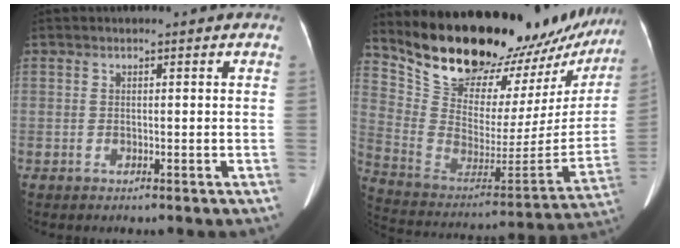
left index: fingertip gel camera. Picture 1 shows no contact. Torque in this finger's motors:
{"motor_torque": [0.71, -1.42, 0.19, 0.13]}